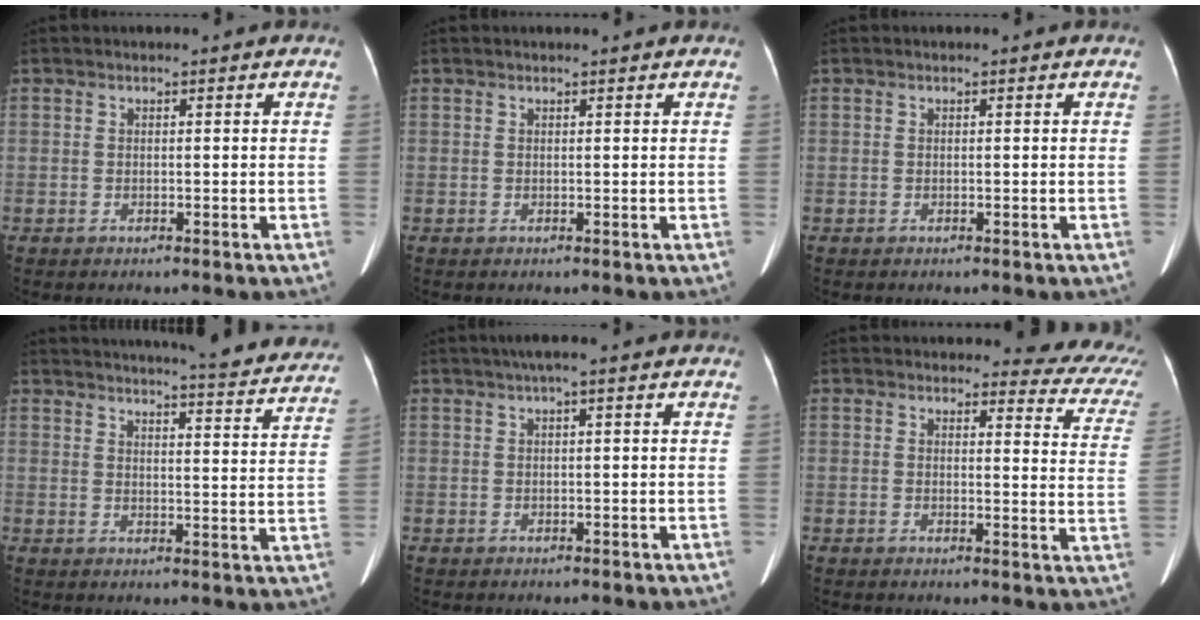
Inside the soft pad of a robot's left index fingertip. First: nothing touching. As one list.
[{"total": 0.0}, {"total": 0.0}, {"total": 24.0, "force": [22.3, 2.2, 8.5], "torque": [-0.113, -0.060, 0.254]}, {"total": 2.1, "force": [1.0, 0.0, 1.9], "torque": [-0.040, 0.016, 0.019]}, {"total": 9.8, "force": [9.2, 2.8, 2.0], "torque": [0.013, -0.052, 0.065]}]